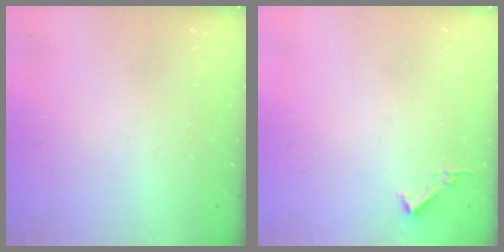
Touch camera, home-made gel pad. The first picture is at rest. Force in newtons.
{"total": 3.4, "press": 3.4, "slide": 0.4}